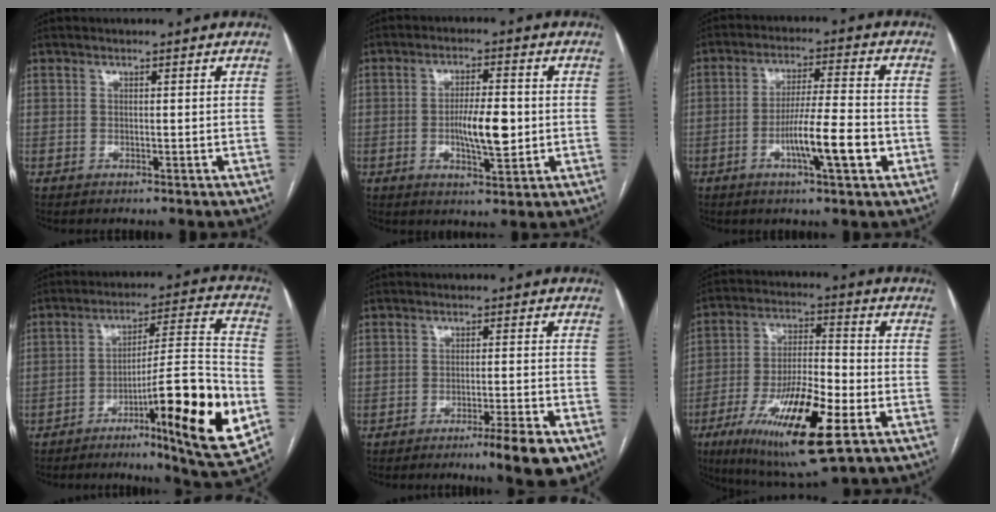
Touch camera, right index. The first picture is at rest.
{"total": 7.4, "force": [-0.7, 1.9, 7.1], "torque": [-0.126, -0.002, -0.010]}
{"total": 9.6, "force": [-3.3, 0.7, 9.0], "torque": [-0.155, -0.001, -0.057]}
{"total": 19.3, "force": [-6.9, 1.1, 18.0], "torque": [-0.247, 0.000, -0.099]}
{"total": 6.4, "force": [-4.0, -0.1, 5.0], "torque": [-0.069, -0.011, -0.062]}
{"total": 18.6, "force": [-7.8, 4.1, 16.4], "torque": [-0.310, -0.021, -0.128]}